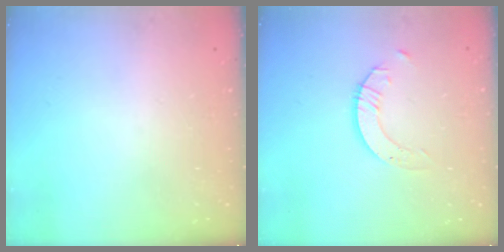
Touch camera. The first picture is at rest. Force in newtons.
{"total": 2.4, "press": 2.4, "slide": 0.2}